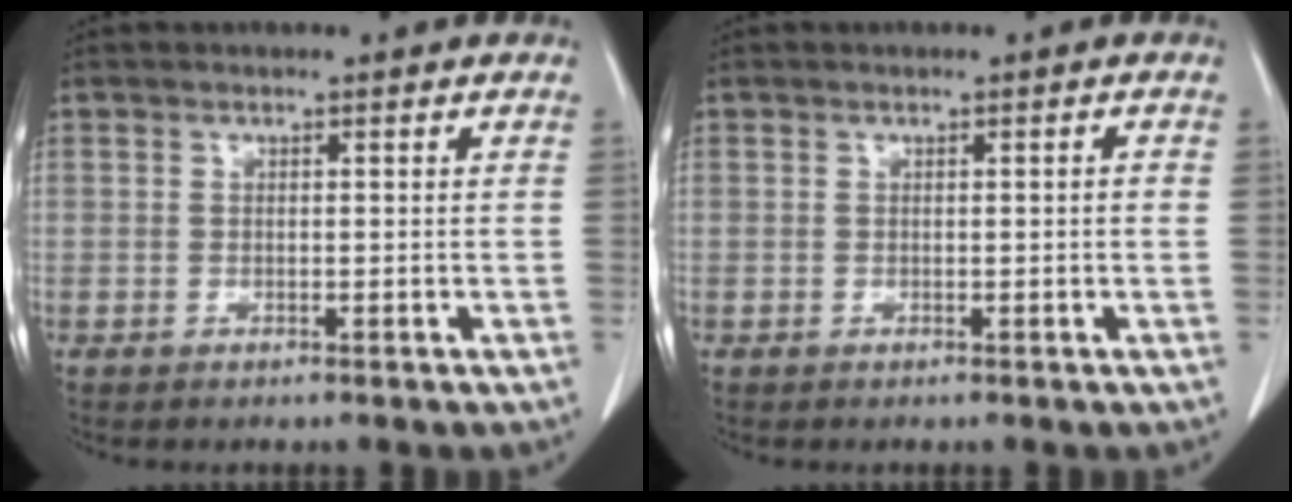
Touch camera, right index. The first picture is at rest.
{"total": 0.6, "force": [0.0, 0.0, 0.6], "torque": [-0.009, 0.000, 0.001]}